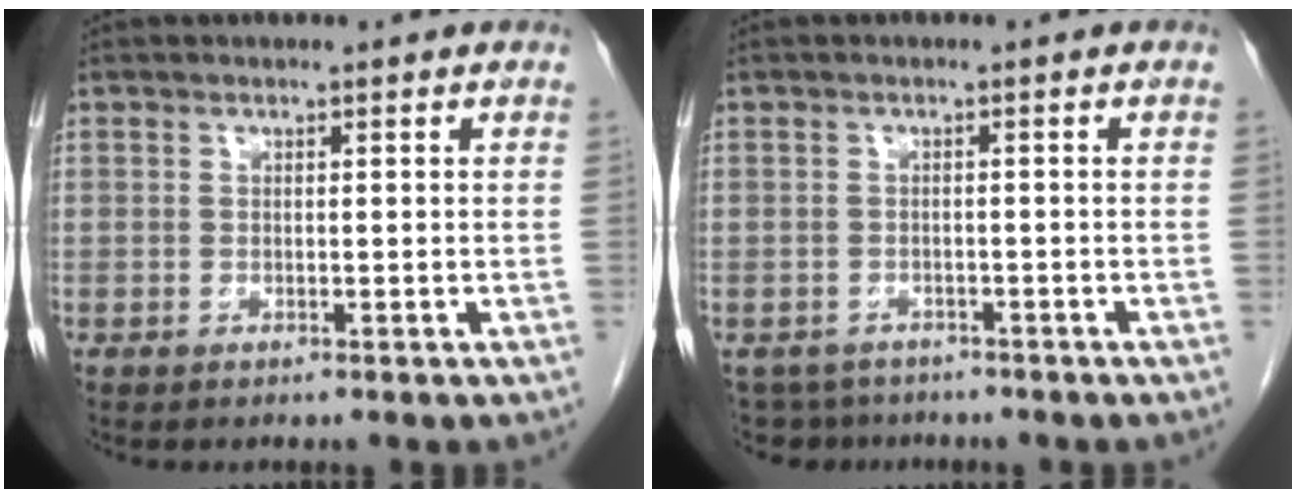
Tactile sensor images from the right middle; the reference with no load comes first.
{"total": 4.9, "force": [-4.2, 2.5, 0.0], "torque": [0.004, -0.001, -0.064]}